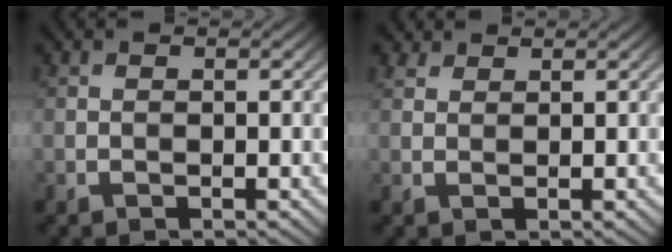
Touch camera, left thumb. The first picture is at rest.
{"total": 1.8, "force": [1.6, 0.7, 0.0], "torque": [-0.001, 0.006, 0.034]}